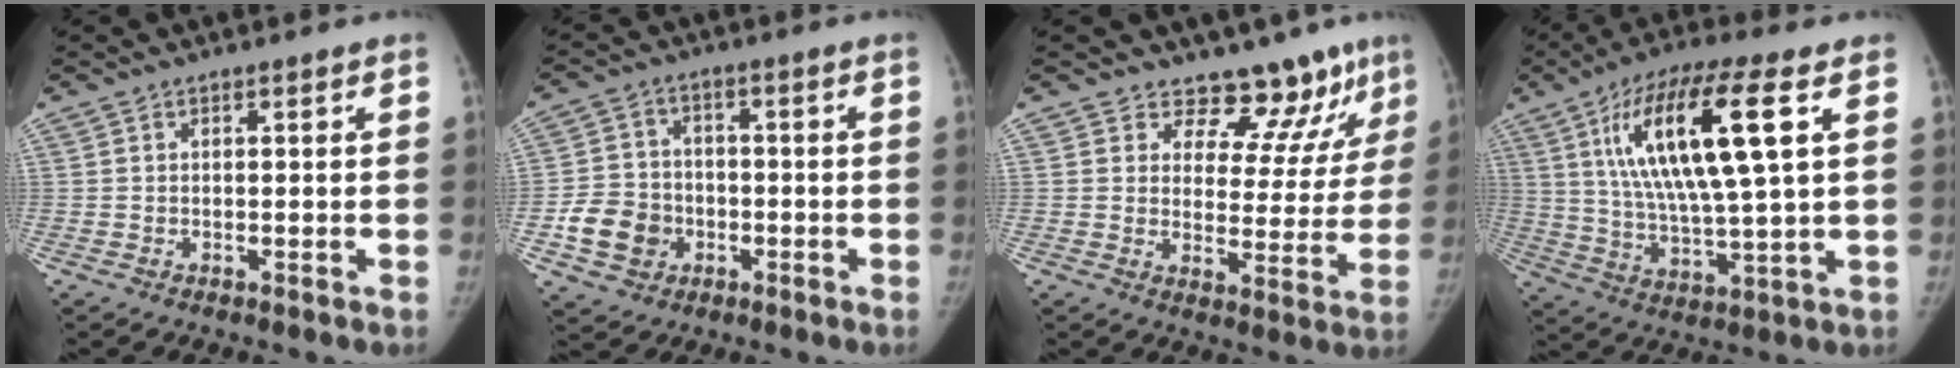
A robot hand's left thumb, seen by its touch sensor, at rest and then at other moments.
{"total": 9.4, "force": [-3.0, 8.1, 3.8], "torque": [-0.048, 0.020, -0.053]}
{"total": 12.2, "force": [10.1, 6.0, 3.3], "torque": [0.010, -0.073, 0.120]}
{"total": 19.4, "force": [6.2, 4.5, 17.9], "torque": [-0.339, -0.007, 0.106]}